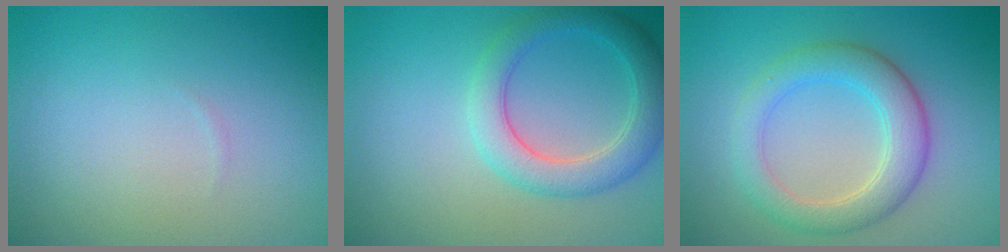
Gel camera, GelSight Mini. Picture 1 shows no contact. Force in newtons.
{"total": 4.3, "press": 4.3, "slide": 0.2}
{"total": 4.6, "press": 4.6, "slide": 0.3}